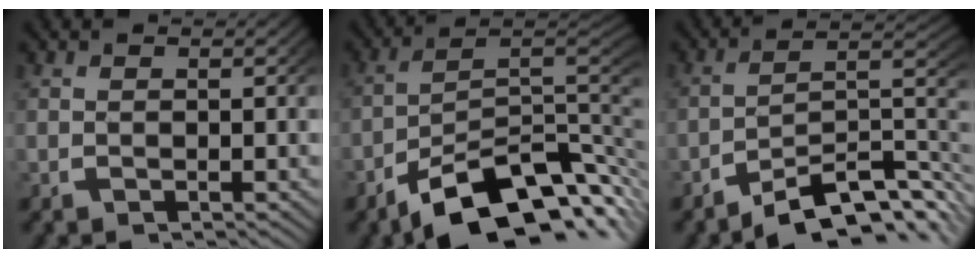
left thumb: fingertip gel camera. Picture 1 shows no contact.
{"total": 16.0, "force": [-6.1, 9.6, 11.3], "torque": [-0.178, -0.039, -0.081]}
{"total": 10.7, "force": [-4.9, 5.6, 7.6], "torque": [-0.116, -0.028, -0.063]}